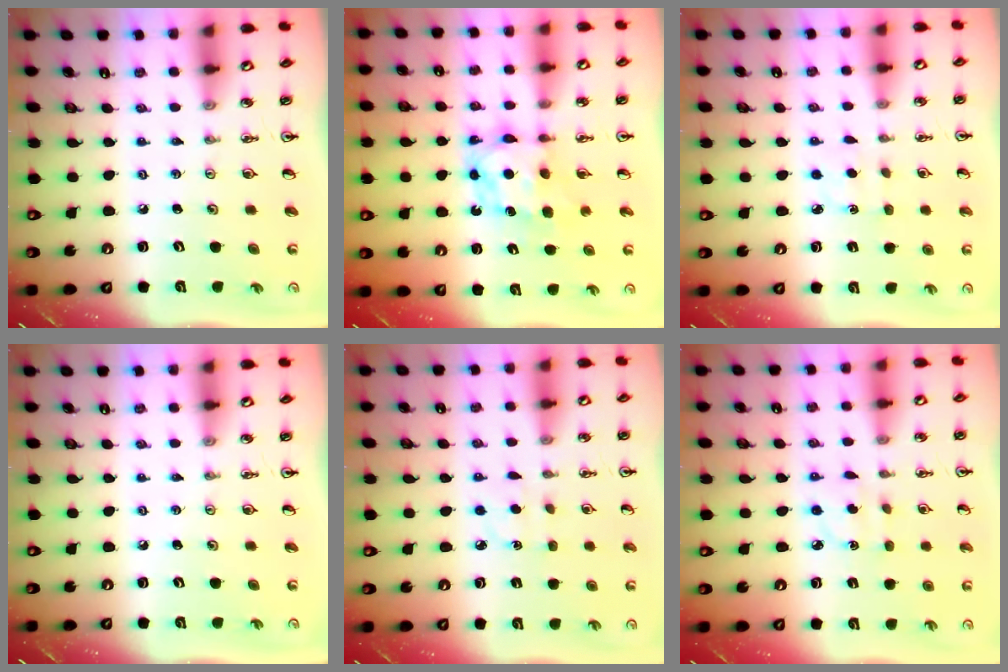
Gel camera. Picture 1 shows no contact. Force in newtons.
{"total": 7.0, "press": 7.0, "slide": 0.4}
{"total": 2.9, "press": 2.9, "slide": 0.5}
{"total": 0.0}
{"total": 4.3, "press": 4.3, "slide": 0.4}
{"total": 3.1, "press": 3.0, "slide": 0.6}